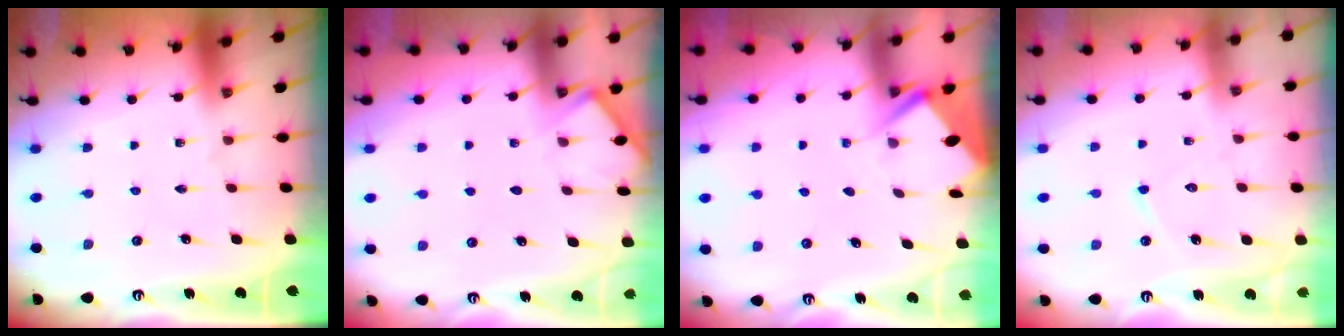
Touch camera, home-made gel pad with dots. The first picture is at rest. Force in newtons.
{"total": 3.7, "press": 3.7, "slide": 0.4}
{"total": 2.8, "press": 2.8, "slide": 0.4}
{"total": 5.4, "press": 5.4, "slide": 0.4}